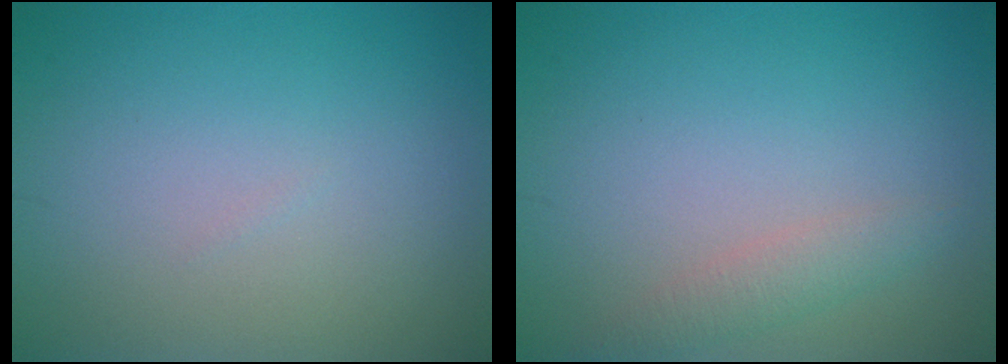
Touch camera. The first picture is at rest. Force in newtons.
{"total": 1.7, "press": 1.7, "slide": 0.1}